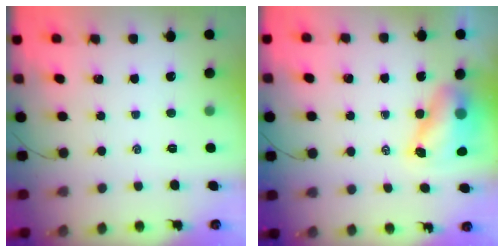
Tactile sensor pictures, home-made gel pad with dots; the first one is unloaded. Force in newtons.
{"total": 7.8, "press": 7.7, "slide": 1.4}